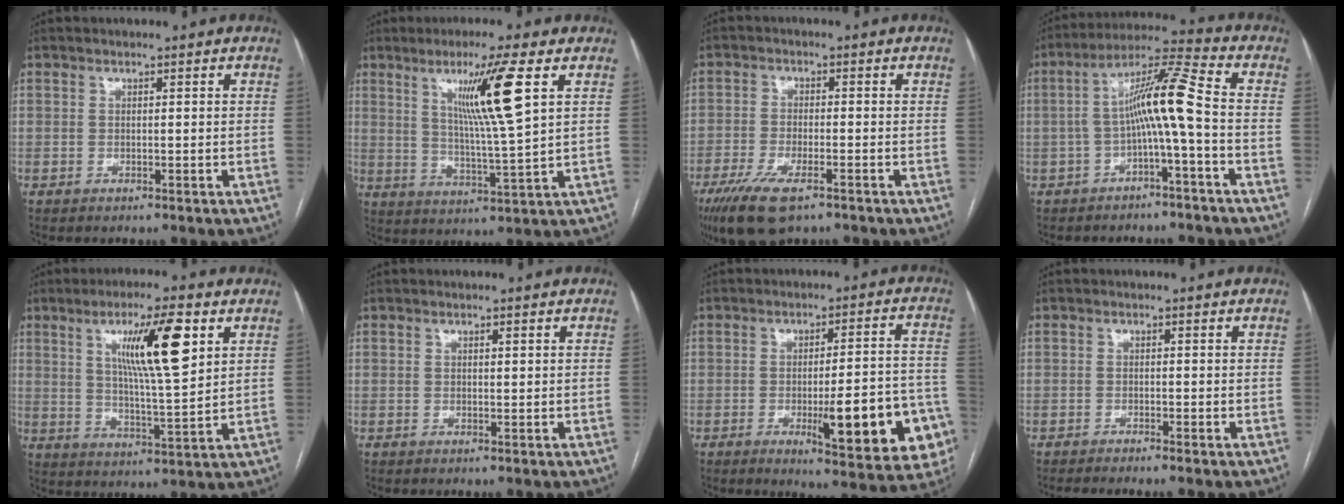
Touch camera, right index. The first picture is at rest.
{"total": 10.9, "force": [4.4, -1.2, 9.9], "torque": [-0.173, -0.009, 0.080]}
{"total": 9.3, "force": [-6.1, 2.7, 6.6], "torque": [-0.121, -0.018, -0.103]}
{"total": 9.6, "force": [-1.7, -0.5, 9.5], "torque": [-0.162, 0.032, -0.033]}
{"total": 12.3, "force": [4.8, 1.1, 11.2], "torque": [-0.191, 0.001, 0.083]}
{"total": 0.6, "force": [0.3, 0.1, 0.5], "torque": [-0.010, 0.000, 0.005]}
{"total": 16.5, "force": [-5.6, 3.3, 15.2], "torque": [-0.134, 0.015, -0.057]}
{"total": 2.6, "force": [-2.1, -0.5, 1.3], "torque": [-0.016, 0.000, -0.035]}